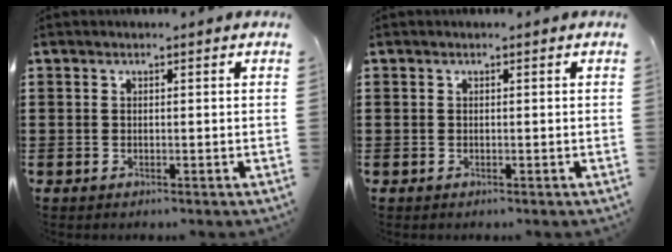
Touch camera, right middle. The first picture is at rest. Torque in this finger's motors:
{"motor_torque": [-0.35, 0.35, 0.17, -0.01]}